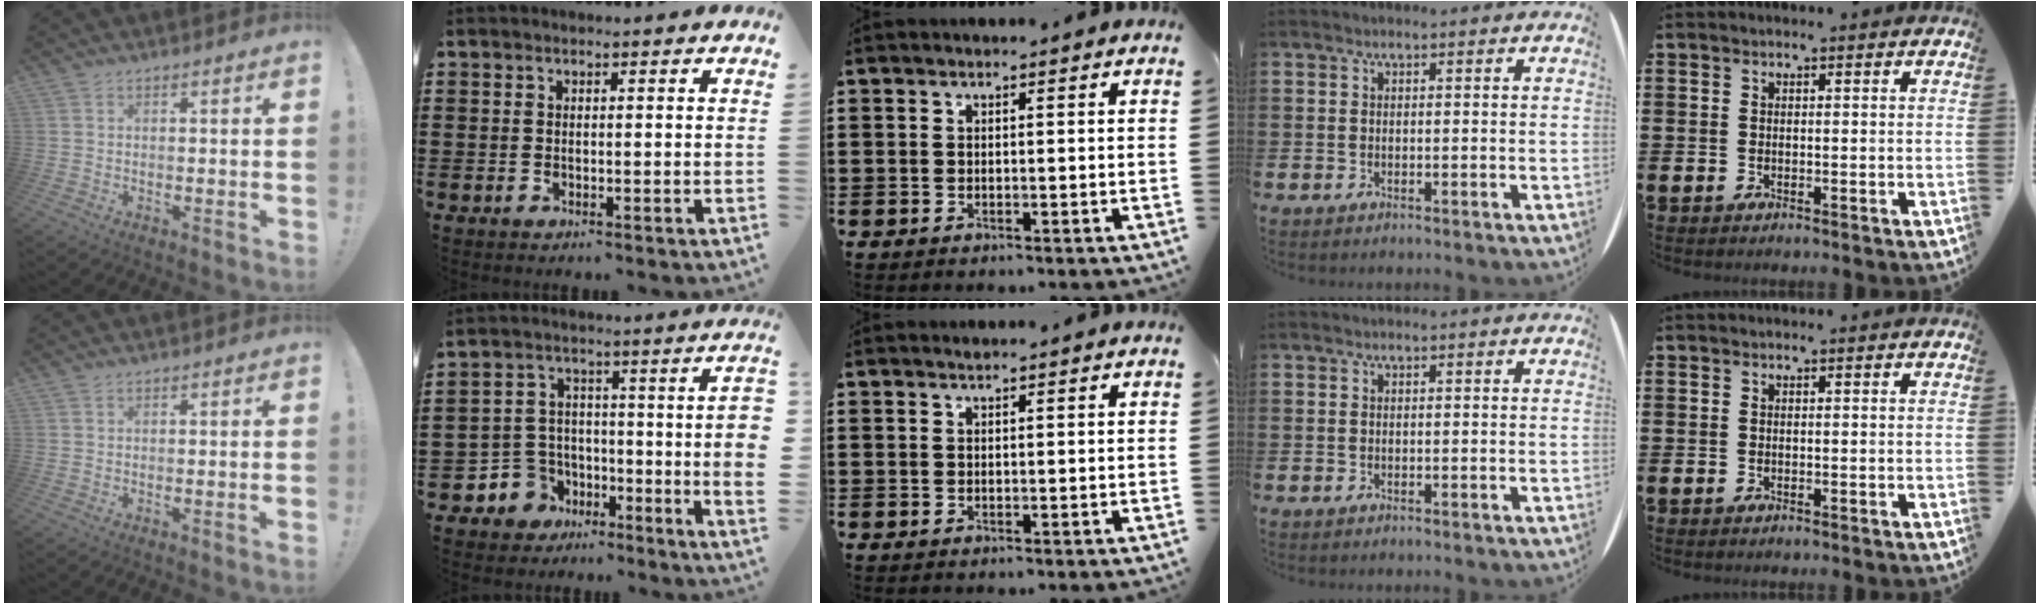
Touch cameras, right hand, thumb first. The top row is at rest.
{"thumb": {"total": 0.9, "force": [-0.2, -0.3, 0.8], "torque": [-0.007, -0.003, -0.007]}, "index": {"total": 6.7, "force": [-4.5, 4.1, 2.9], "torque": [-0.076, 0.006, -0.087]}}